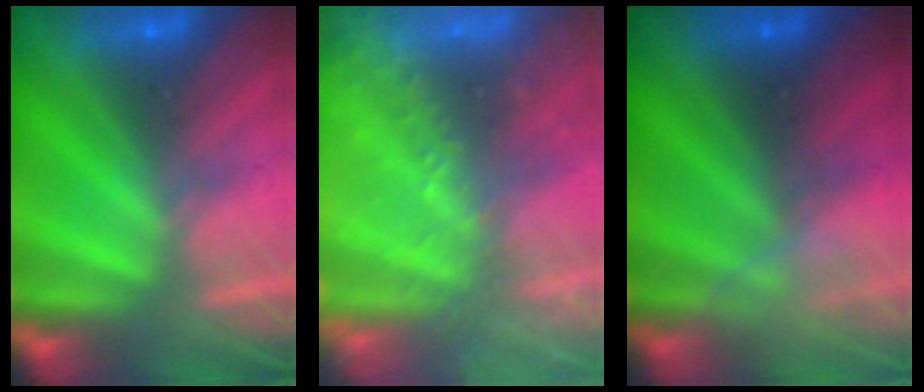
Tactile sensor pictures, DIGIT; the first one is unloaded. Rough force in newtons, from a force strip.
{"total": 9.1}
{"total": 2.4}